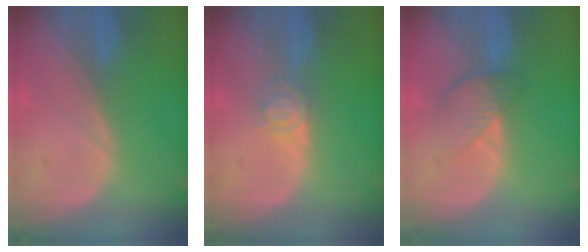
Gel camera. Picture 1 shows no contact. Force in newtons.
{"total": 4.0, "press": 3.7, "slide": 1.5}
{"total": 4.6, "press": 4.1, "slide": 2.1}